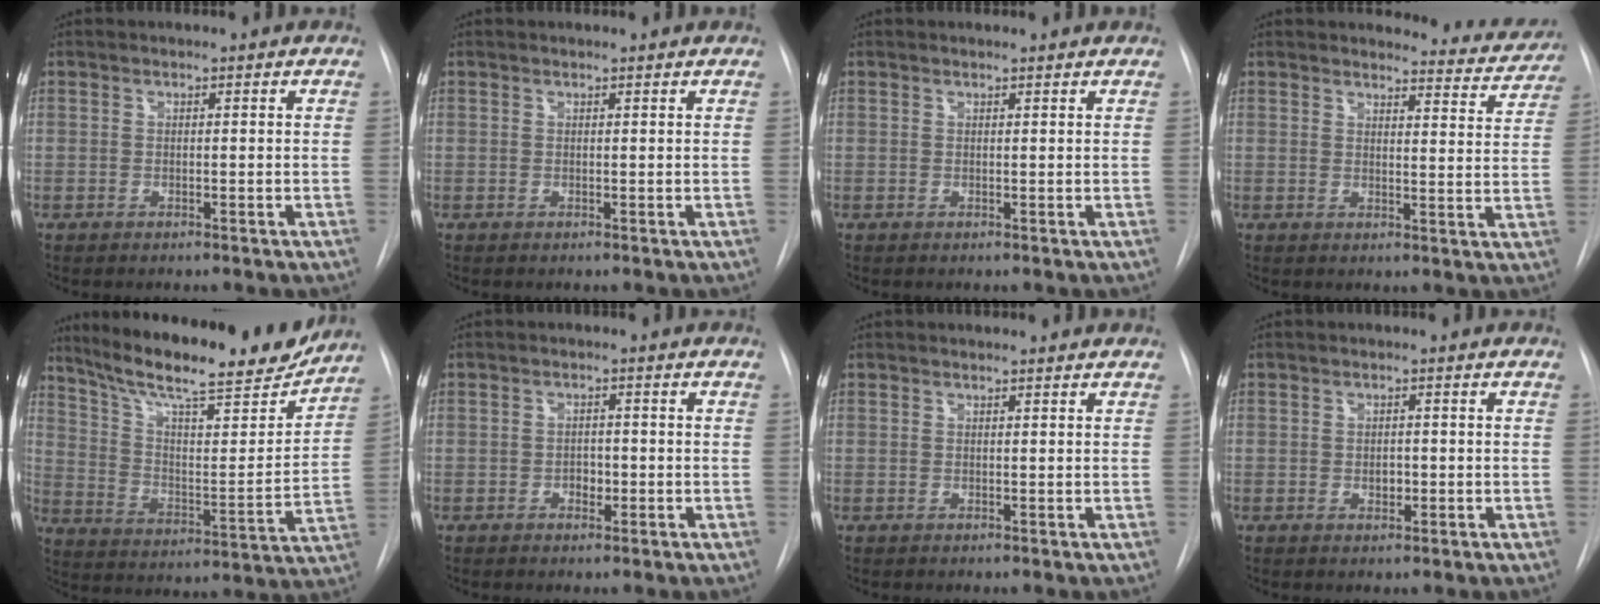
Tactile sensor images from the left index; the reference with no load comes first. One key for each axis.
{"total": 1.1, "fx": 1.1, "fy": -0.1, "fz": 0.1, "tx": -0.007, "ty": 0.004, "tz": 0.013}
{"total": 1.8, "fx": 1.7, "fy": 0.0, "fz": 0.3, "tx": -0.008, "ty": 0.004, "tz": 0.018}
{"total": 7.7, "fx": 7.6, "fy": 1.2, "fz": 0.0, "tx": 0.016, "ty": -0.040, "tz": 0.073}
{"total": 23.2, "fx": 19.9, "fy": 3.5, "fz": 11.4, "tx": -0.189, "ty": -0.029, "tz": 0.296}
{"total": 1.8, "fx": -0.8, "fy": 1.2, "fz": 1.0, "tx": -0.013, "ty": 0.001, "tz": -0.011}
{"total": 2.1, "fx": 2.0, "fy": 0.1, "fz": 0.3, "tx": -0.008, "ty": 0.004, "tz": 0.020}
{"total": 1.4, "fx": -0.5, "fy": 0.9, "fz": 1.0, "tx": -0.015, "ty": -0.003, "tz": -0.005}